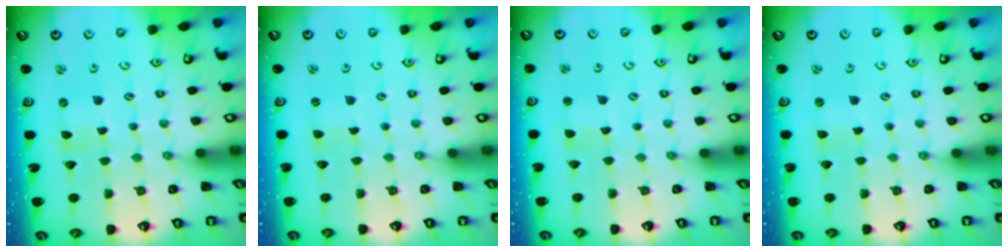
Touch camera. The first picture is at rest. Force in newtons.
{"total": 0.0}
{"total": 2.2, "press": 2.2, "slide": 0.2}
{"total": 0.0}